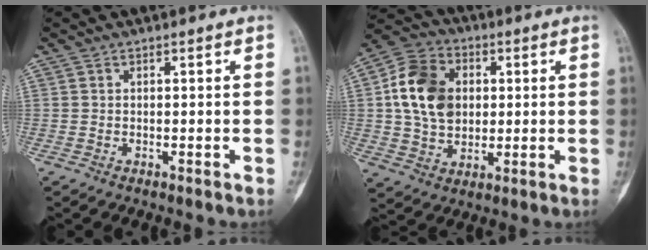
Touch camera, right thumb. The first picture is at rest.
{"total": 14.4, "force": [1.9, 11.1, 8.9], "torque": [-0.138, 0.008, 0.031]}